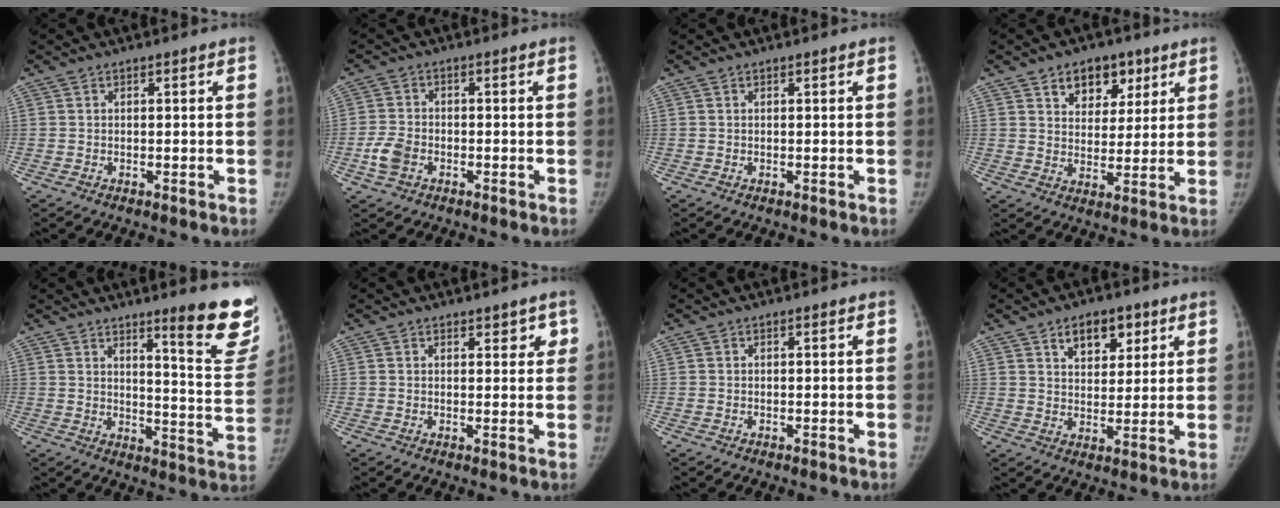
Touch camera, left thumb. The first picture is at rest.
{"total": 4.5, "force": [-1.9, 3.0, 2.7], "torque": [-0.058, 0.010, -0.038]}
{"total": 0.0}
{"total": 9.2, "force": [5.0, 6.2, 4.4], "torque": [-0.023, -0.020, 0.077]}
{"total": 15.9, "force": [11.1, 2.2, 11.2], "torque": [-0.105, -0.090, 0.147]}
{"total": 2.7, "force": [1.7, 1.5, 1.4], "torque": [0.011, -0.007, 0.023]}
{"total": 0.0}
{"total": 8.0, "force": [4.3, 4.7, 4.7], "torque": [-0.034, -0.020, 0.066]}